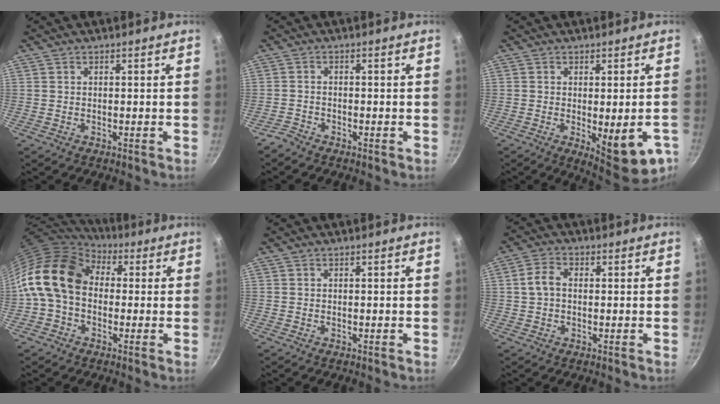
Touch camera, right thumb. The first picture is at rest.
{"total": 1.8, "force": [-1.7, 0.7, 0.3], "torque": [-0.011, 0.013, -0.036]}
{"total": 12.7, "force": [-4.2, 4.6, 11.1], "torque": [-0.122, -0.008, -0.040]}
{"total": 16.8, "force": [1.5, 12.4, 11.2], "torque": [-0.195, 0.033, 0.008]}
{"total": 0.0}
{"total": 4.4, "force": [0.3, 3.1, 3.1], "torque": [-0.060, 0.013, -0.002]}